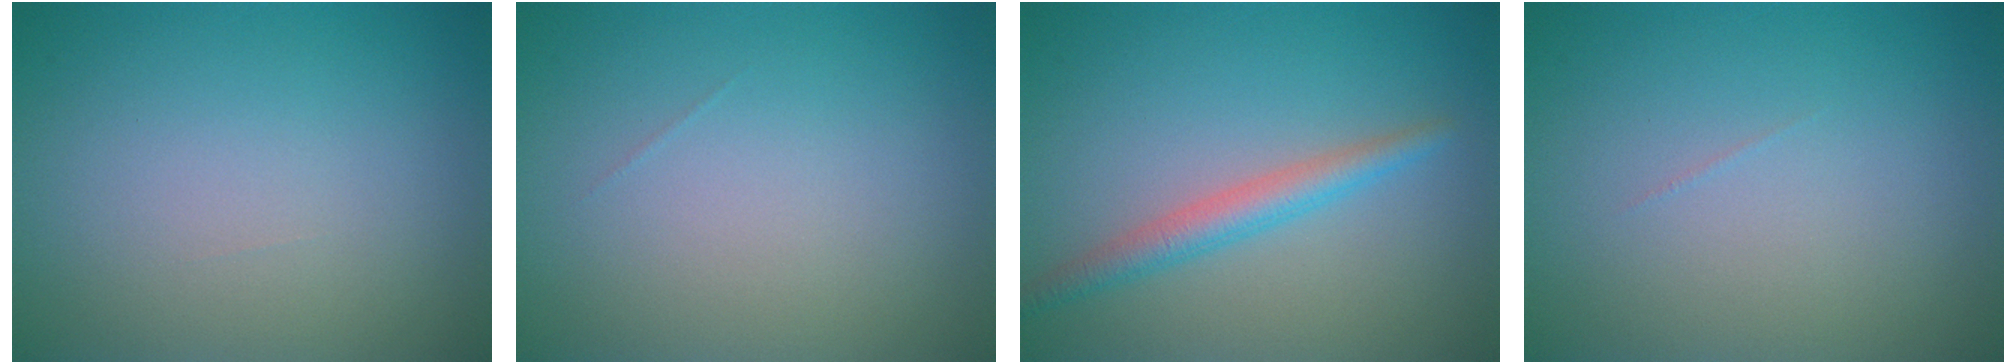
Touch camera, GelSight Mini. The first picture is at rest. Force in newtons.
{"total": 0.0}
{"total": 2.6, "press": 2.6, "slide": 0.1}
{"total": 0.0}